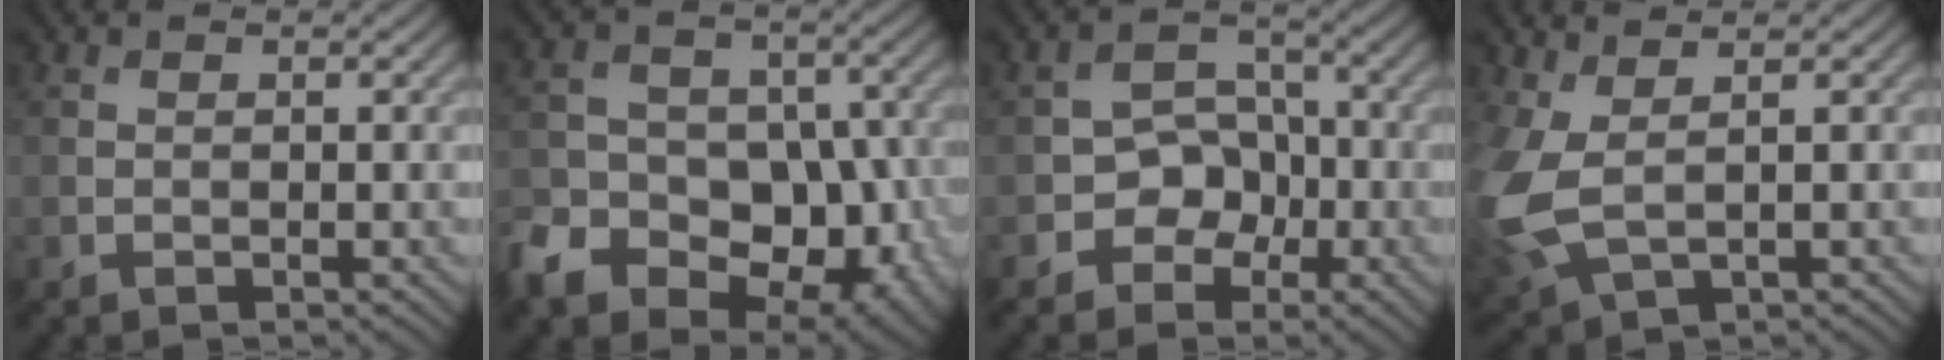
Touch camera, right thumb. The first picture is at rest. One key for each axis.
{"total": 12.9, "fx": -5.9, "fy": 9.0, "fz": 7.0, "tx": -0.145, "ty": -0.014, "tz": -0.101}
{"total": 5.0, "fx": -2.2, "fy": 4.0, "fz": 2.1, "tx": -0.020, "ty": 0.008, "tz": -0.054}
{"total": 6.9, "fx": 0.5, "fy": 3.9, "fz": 5.7, "tx": -0.167, "ty": -0.007, "tz": 0.010}